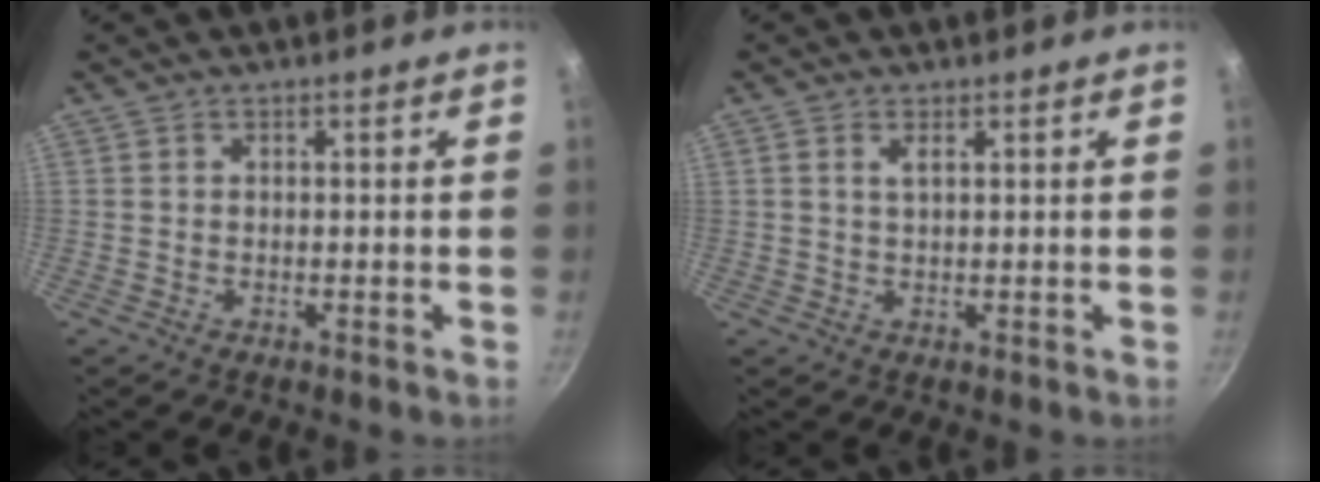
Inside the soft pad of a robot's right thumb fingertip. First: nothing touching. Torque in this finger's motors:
{"motor_torque": [-0.37, -0.09, -0.19, 0.09, 0.01]}